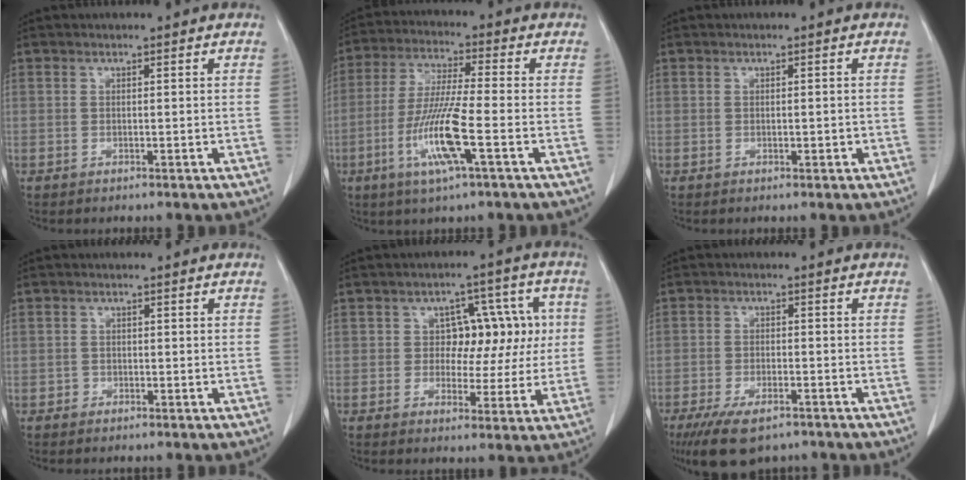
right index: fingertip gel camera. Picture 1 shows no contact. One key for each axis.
{"total": 11.1, "fx": -3.8, "fy": 0.2, "fz": 10.4, "tx": -0.212, "ty": -0.014, "tz": -0.078}
{"total": 0.9, "fx": -0.2, "fy": 0.4, "fz": 0.8, "tx": -0.012, "ty": 0.000, "tz": 0.000}
{"total": 0.9, "fx": -0.4, "fy": 0.8, "fz": -0.1, "tx": 0.000, "ty": 0.005, "tz": -0.011}
{"total": 8.0, "fx": 0.9, "fy": 5.6, "fz": 5.6, "tx": -0.053, "ty": 0.031, "tz": 0.015}
{"total": 9.2, "fx": -6.6, "fy": 3.3, "fz": 5.5, "tx": -0.093, "ty": -0.013, "tz": -0.106}